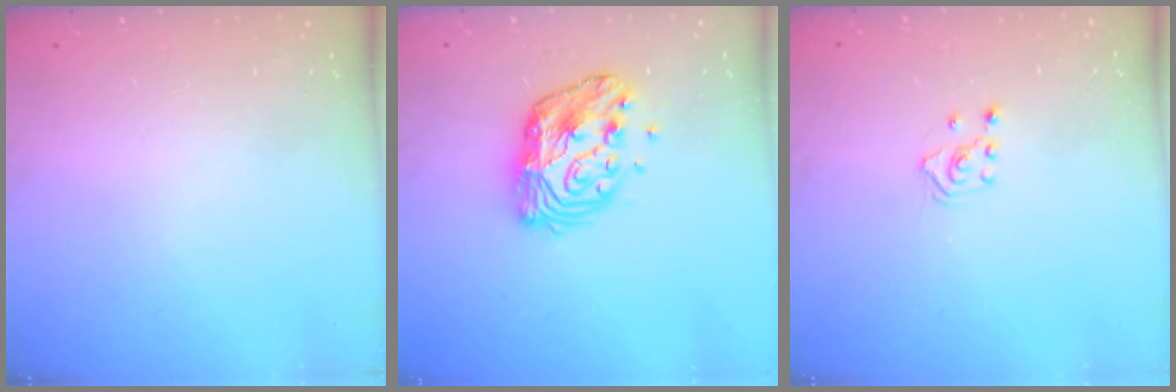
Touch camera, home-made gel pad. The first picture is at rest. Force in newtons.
{"total": 12.7, "press": 12.6, "slide": 1.0}
{"total": 2.1, "press": 1.8, "slide": 0.9}